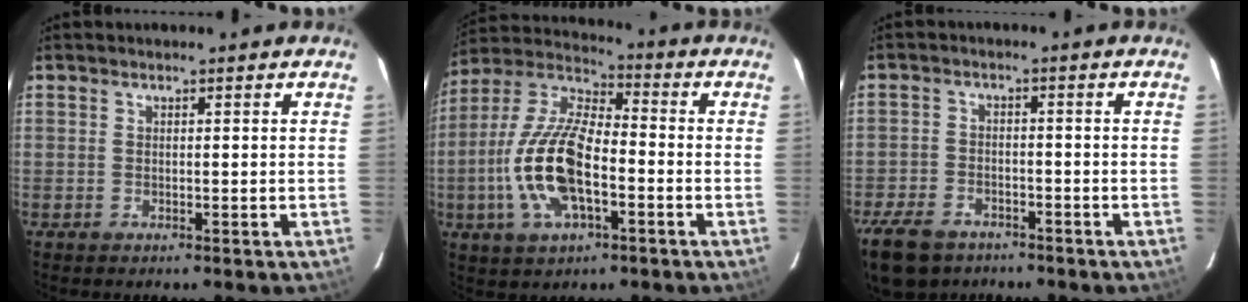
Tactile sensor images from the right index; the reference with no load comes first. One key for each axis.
{"total": 16.4, "fx": -4.3, "fy": 6.9, "fz": 14.2, "tx": -0.299, "ty": 0.000, "tz": -0.086}
{"total": 12.0, "fx": -8.4, "fy": 7.0, "fz": 5.1, "tx": -0.147, "ty": -0.008, "tz": -0.145}